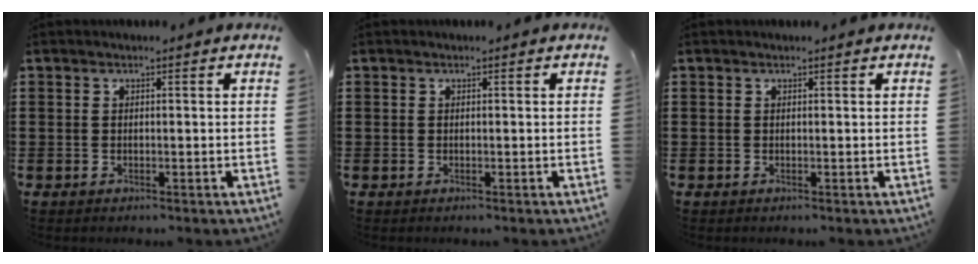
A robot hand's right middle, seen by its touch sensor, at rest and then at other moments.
{"total": 0.0}
{"total": 0.0}